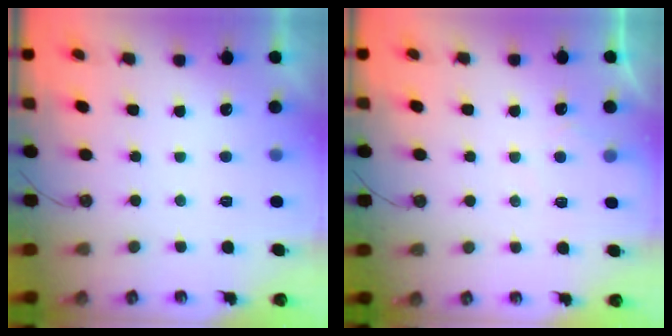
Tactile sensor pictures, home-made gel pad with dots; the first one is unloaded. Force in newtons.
{"total": 4.4, "press": 4.4, "slide": 0.4}